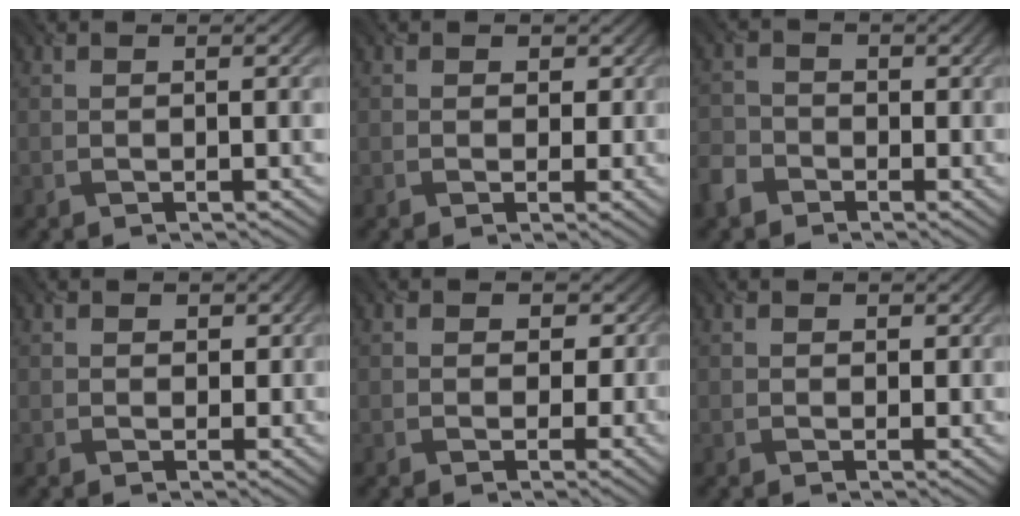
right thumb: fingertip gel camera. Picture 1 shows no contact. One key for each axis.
{"total": 1.7, "fx": -0.1, "fy": 1.5, "fz": -0.7, "tx": 0.014, "ty": -0.001, "tz": -0.001}
{"total": 3.6, "fx": -2.6, "fy": 2.5, "fz": 0.2, "tx": -0.021, "ty": -0.006, "tz": -0.062}
{"total": 1.2, "fx": 0.0, "fy": 0.8, "fz": -0.8, "tx": 0.011, "ty": -0.011, "tz": 0.002}
{"total": 3.2, "fx": -0.2, "fy": 3.2, "fz": 0.1, "tx": 0.001, "ty": 0.007, "tz": -0.007}
{"total": 0.9, "fx": 0.1, "fy": 0.3, "fz": -0.9, "tx": 0.014, "ty": -0.005, "tz": 0.004}